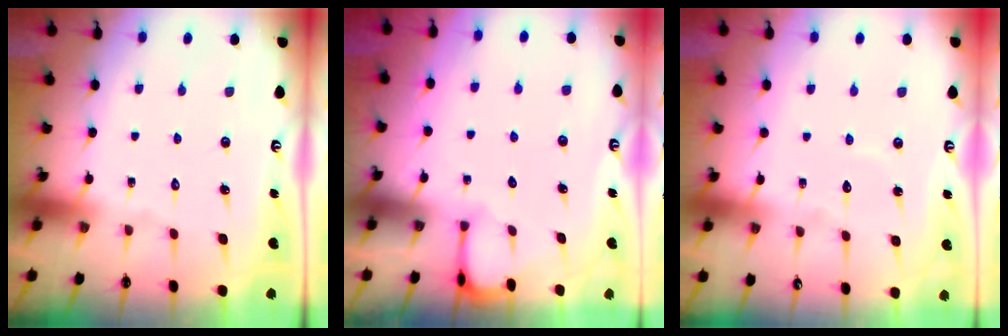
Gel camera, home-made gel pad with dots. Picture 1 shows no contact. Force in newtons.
{"total": 1.6, "press": 1.6, "slide": 0.1}
{"total": 3.7, "press": 3.7, "slide": 0.2}